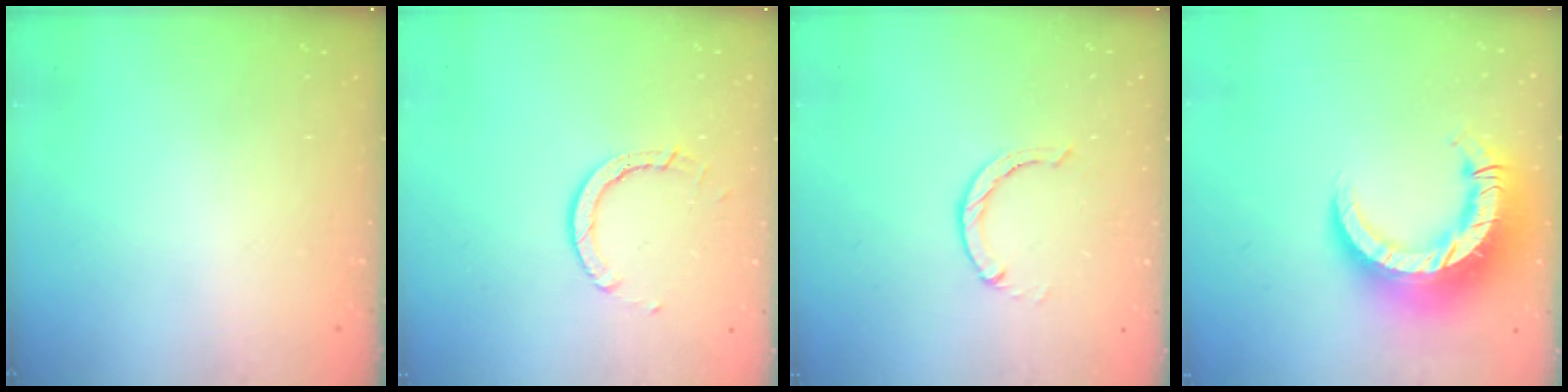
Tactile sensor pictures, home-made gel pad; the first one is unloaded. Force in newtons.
{"total": 4.9, "press": 4.9, "slide": 0.5}
{"total": 0.0}
{"total": 15.7, "press": 15.6, "slide": 1.7}